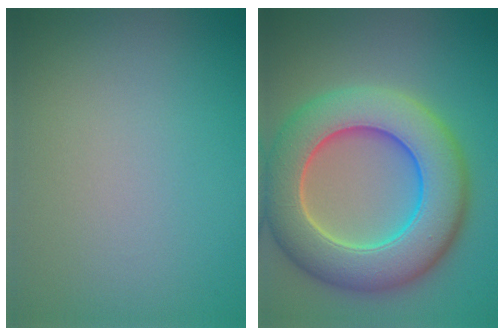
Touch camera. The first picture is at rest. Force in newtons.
{"total": 10.6, "press": 10.6, "slide": 0.6}